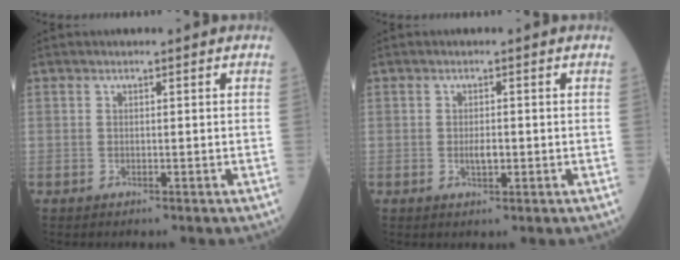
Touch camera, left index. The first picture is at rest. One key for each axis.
{"total": 2.0, "fx": -0.4, "fy": 0.8, "fz": 1.8, "tx": -0.035, "ty": 0.001, "tz": -0.005}